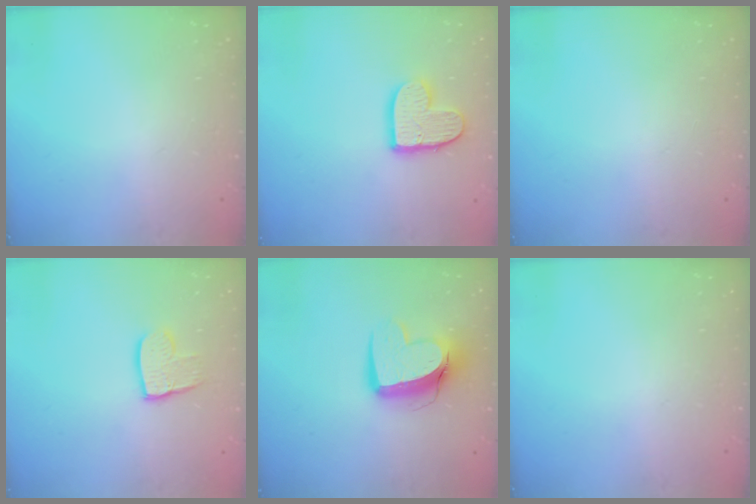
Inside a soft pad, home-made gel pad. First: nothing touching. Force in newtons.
{"total": 11.3, "press": 11.3, "slide": 0.7}
{"total": 0.0}
{"total": 9.5, "press": 9.4, "slide": 0.8}
{"total": 12.4, "press": 12.3, "slide": 1.5}
{"total": 0.0}